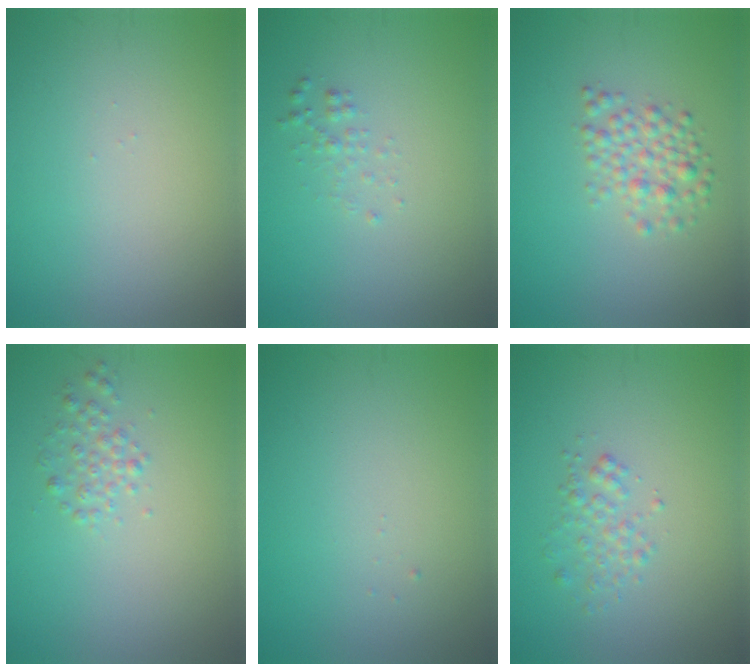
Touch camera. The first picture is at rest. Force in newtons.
{"total": 0.9, "press": 0.9, "slide": 0.1}
{"total": 2.7, "press": 2.7, "slide": 0.1}
{"total": 1.5, "press": 1.5, "slide": 0.0}
{"total": 0.0}
{"total": 1.6, "press": 1.6, "slide": 0.1}